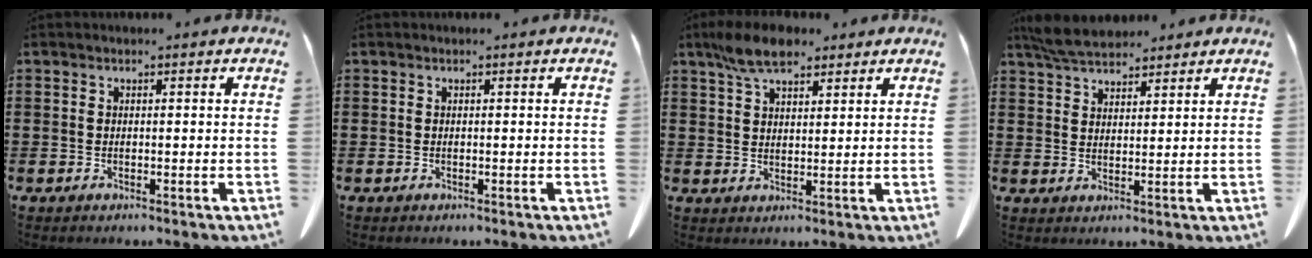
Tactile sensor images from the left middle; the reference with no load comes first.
{"total": 0.0}
{"total": 6.8, "force": [5.0, 2.5, 3.9], "torque": [-0.090, 0.000, 0.094]}
{"total": 5.4, "force": [4.9, 1.4, 1.8], "torque": [-0.050, -0.010, 0.093]}